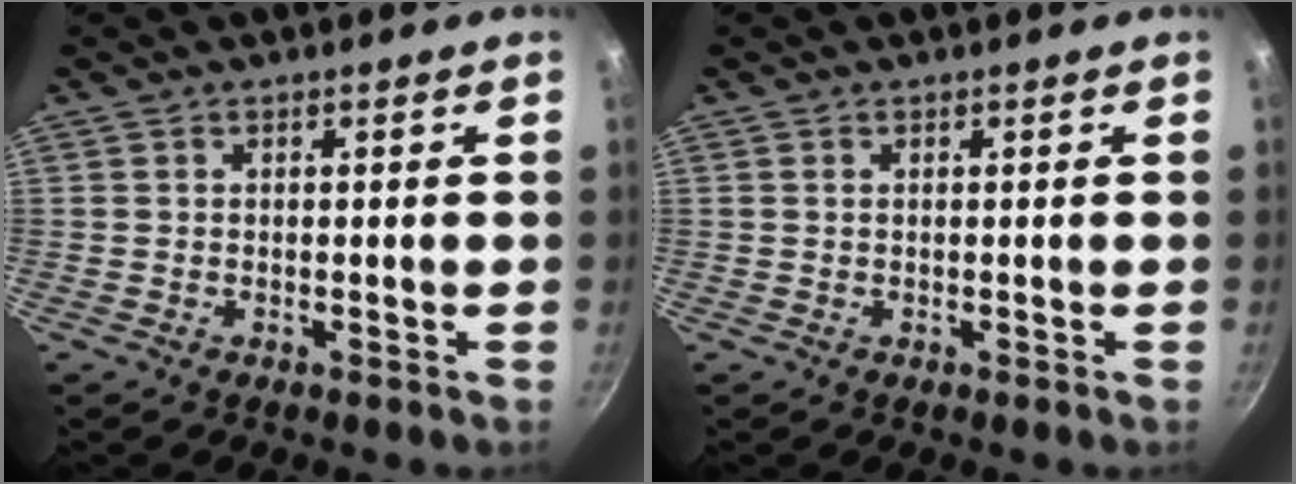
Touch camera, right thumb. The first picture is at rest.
{"total": 0.0}